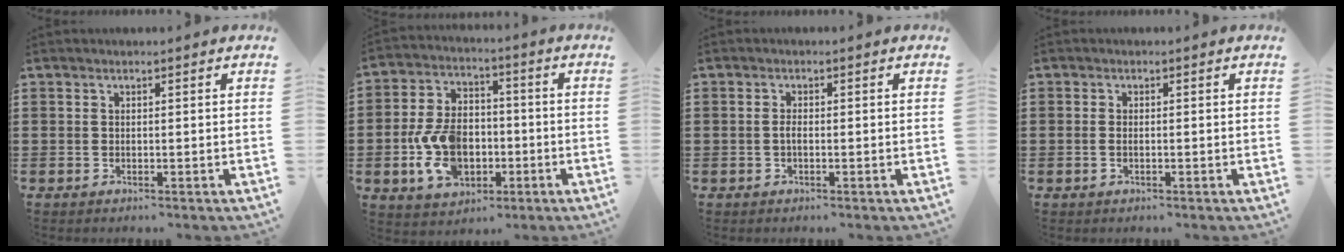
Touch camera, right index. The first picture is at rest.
{"total": 10.9, "force": [-2.5, 7.3, 7.7], "torque": [-0.182, 0.011, -0.045]}
{"total": 1.2, "force": [-0.3, 0.4, 1.1], "torque": [-0.030, -0.004, -0.008]}
{"total": 1.1, "force": [-0.2, 0.4, 0.9], "torque": [-0.020, 0.000, -0.005]}